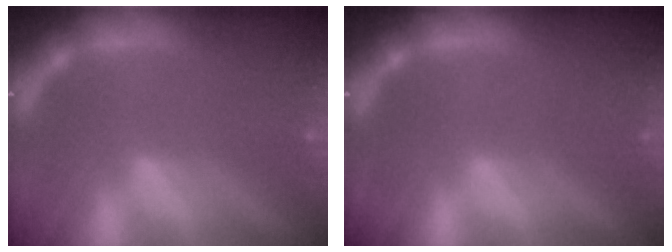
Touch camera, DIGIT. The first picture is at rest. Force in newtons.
{"total": 0.0}